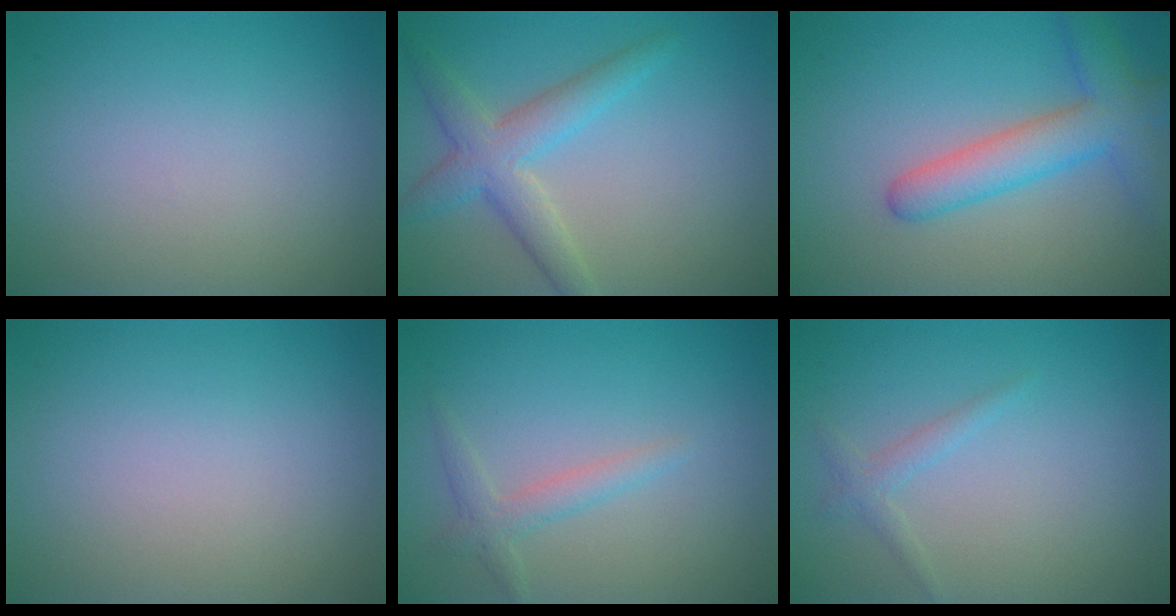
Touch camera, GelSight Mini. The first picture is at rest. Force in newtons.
{"total": 4.2, "press": 4.2, "slide": 0.1}
{"total": 5.3, "press": 5.2, "slide": 0.2}
{"total": 0.0}
{"total": 1.9, "press": 1.9, "slide": 0.1}
{"total": 1.2, "press": 1.2, "slide": 0.1}